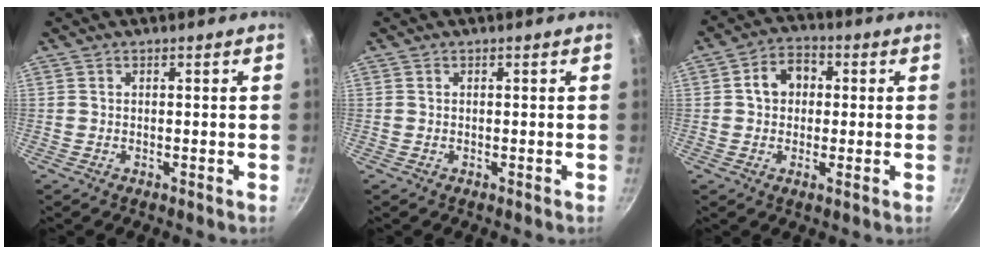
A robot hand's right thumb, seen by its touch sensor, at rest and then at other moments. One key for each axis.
{"total": 0.0}
{"total": 7.3, "fx": 1.1, "fy": 5.6, "fz": 4.6, "tx": -0.053, "ty": 0.008, "tz": 0.005}